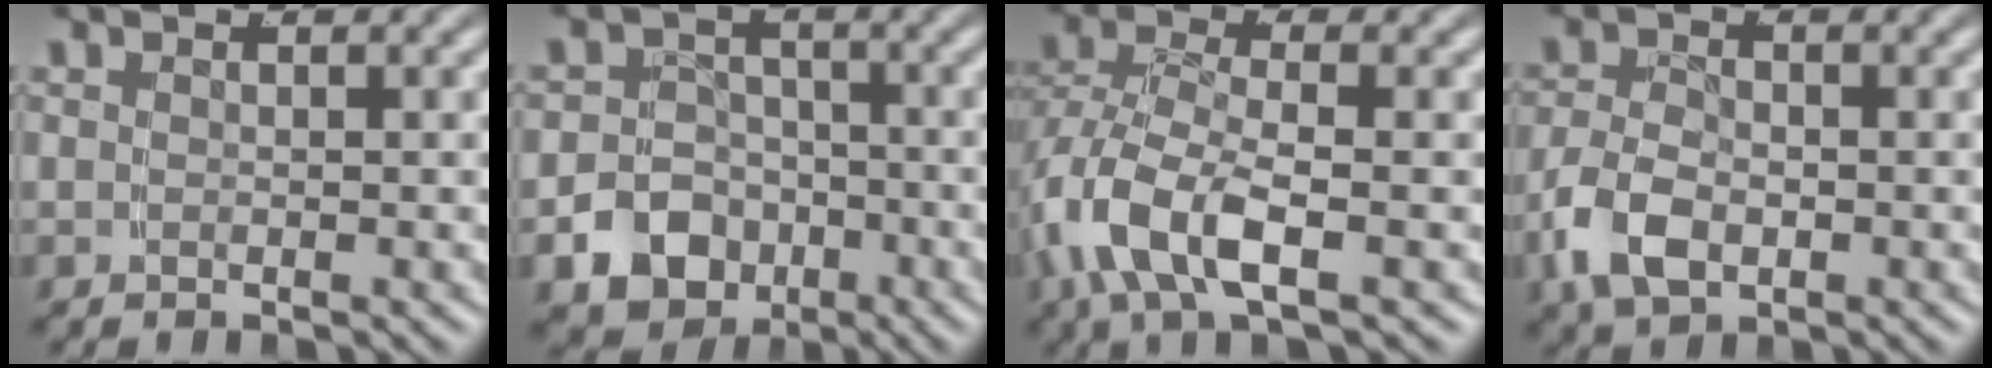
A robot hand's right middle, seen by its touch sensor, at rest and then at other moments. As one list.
[{"total": 11.4, "force": [-4.8, 10.0, 2.6], "torque": [-0.049, -0.029, -0.089]}, {"total": 5.5, "force": [-1.0, 2.9, 4.6], "torque": [-0.131, -0.017, -0.010]}, {"total": 4.3, "force": [-1.2, 2.9, 2.9], "torque": [-0.072, -0.009, -0.016]}]